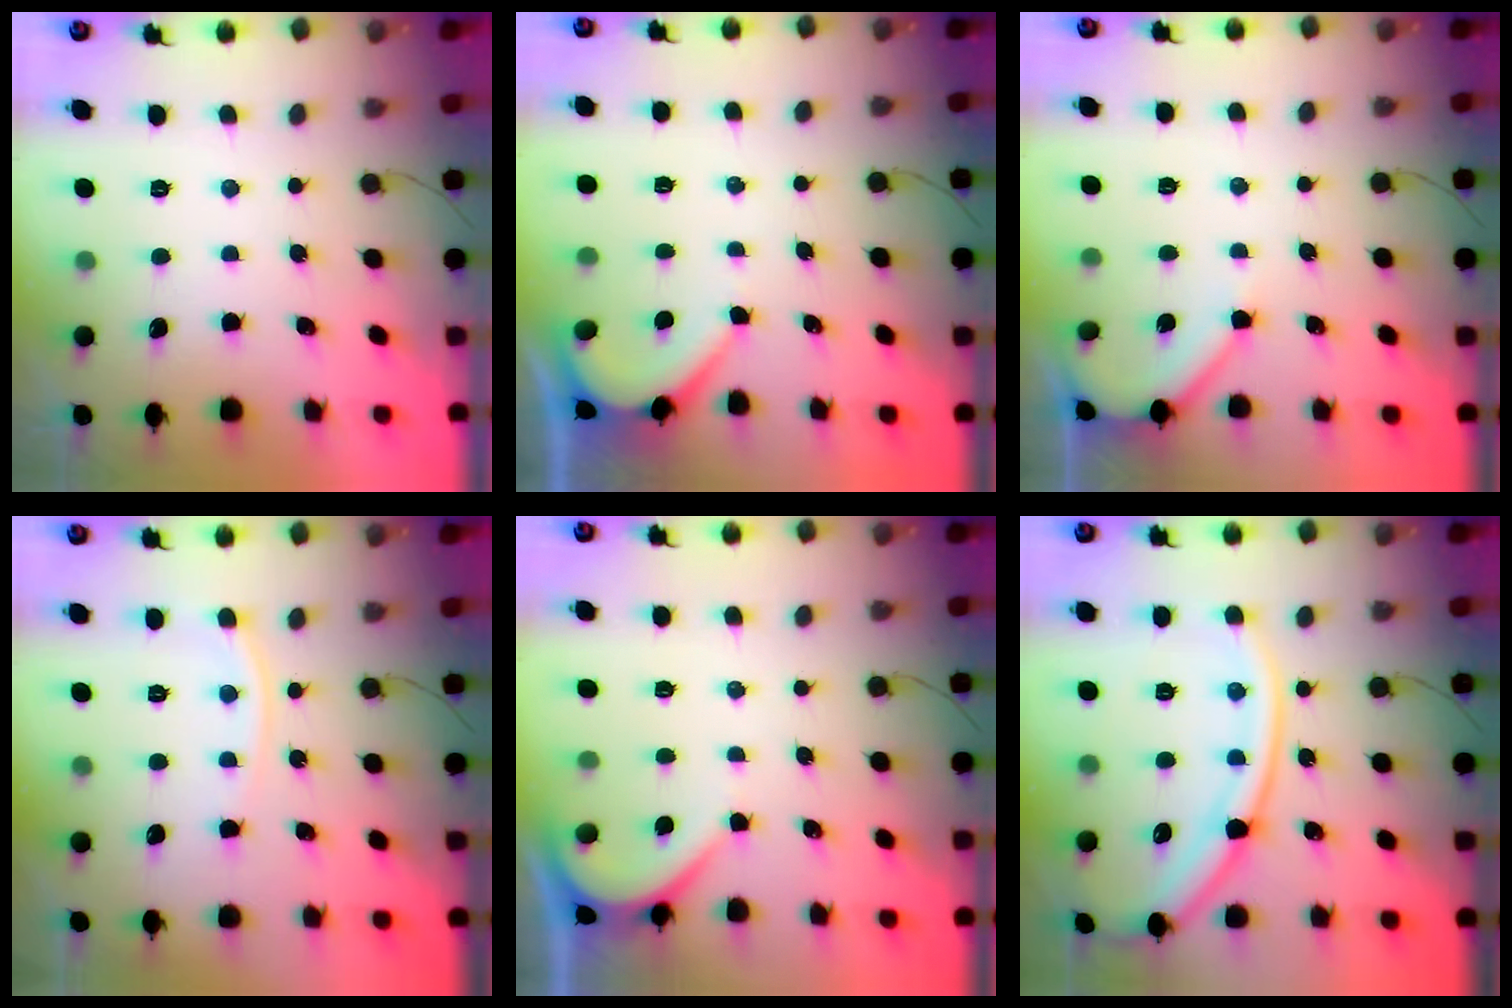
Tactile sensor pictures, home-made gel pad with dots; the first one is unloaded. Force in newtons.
{"total": 1.9, "press": 1.9, "slide": 0.3}
{"total": 4.9, "press": 4.8, "slide": 0.5}
{"total": 8.0, "press": 7.9, "slide": 1.1}
{"total": 2.4, "press": 2.4, "slide": 0.2}
{"total": 15.6, "press": 15.5, "slide": 1.7}